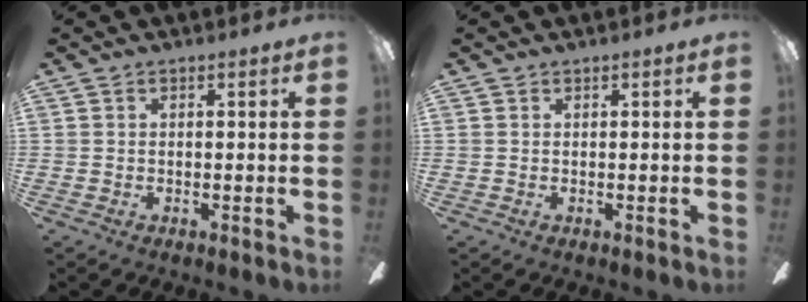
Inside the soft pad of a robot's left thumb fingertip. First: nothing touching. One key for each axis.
{"total": 0.0}